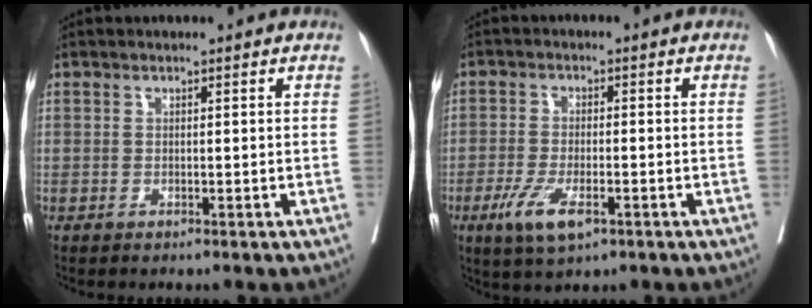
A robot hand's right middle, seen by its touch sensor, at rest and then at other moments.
{"total": 6.4, "force": [-3.1, 2.0, 5.2], "torque": [-0.105, -0.012, -0.050]}